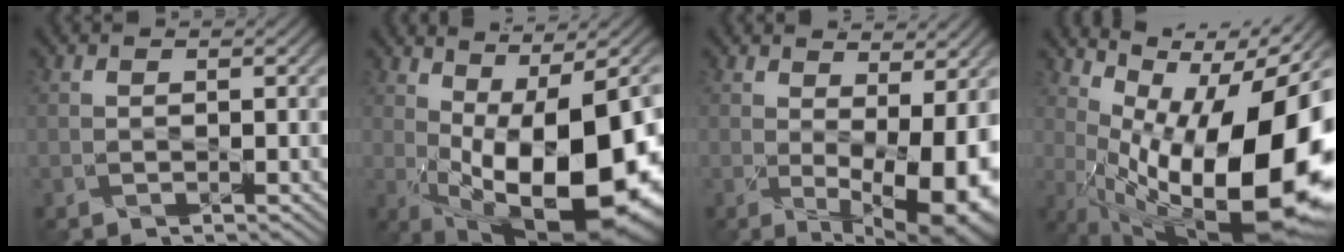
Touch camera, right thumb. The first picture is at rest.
{"total": 14.8, "force": [-2.5, 6.9, 12.9], "torque": [-0.204, -0.032, -0.019]}
{"total": 11.7, "force": [-2.0, 5.8, 9.9], "torque": [-0.128, -0.031, 0.001]}
{"total": 15.5, "force": [-0.1, 6.8, 13.9], "torque": [-0.187, -0.013, 0.009]}